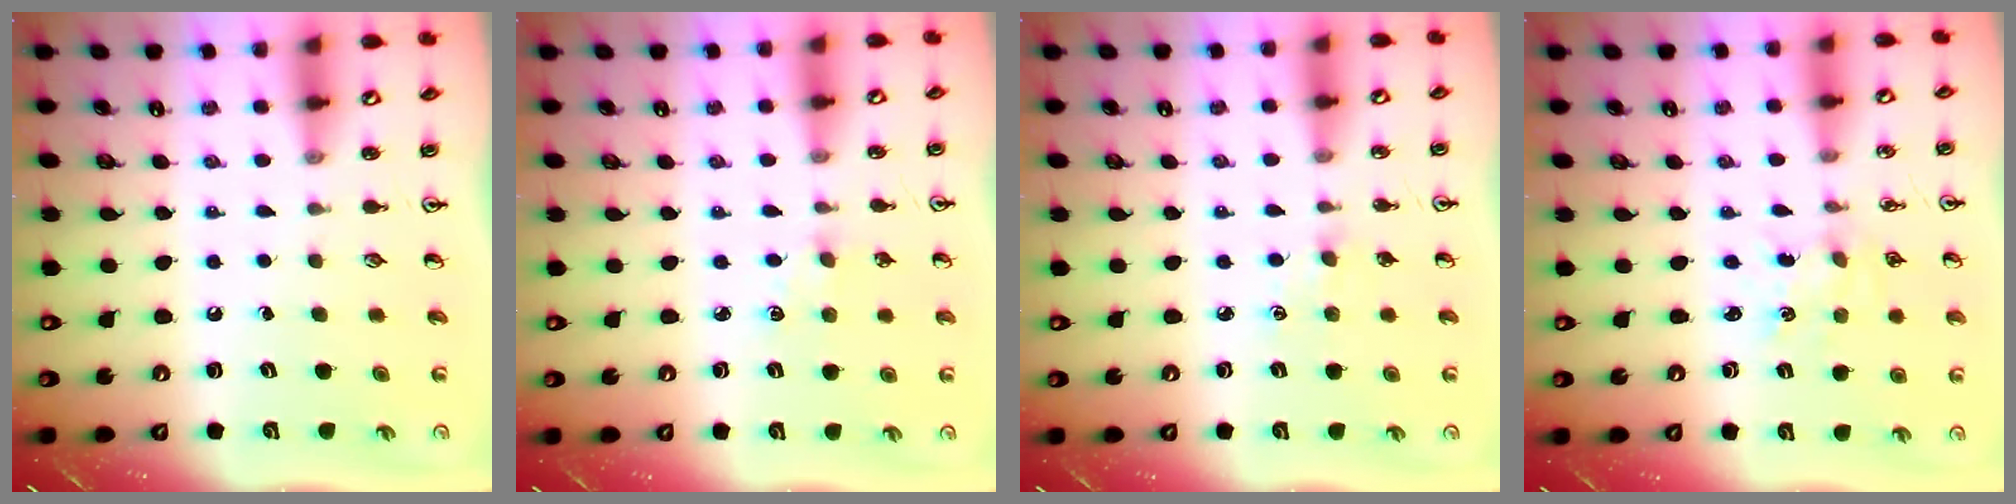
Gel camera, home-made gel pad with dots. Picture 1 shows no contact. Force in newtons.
{"total": 2.2, "press": 2.2, "slide": 0.4}
{"total": 2.2, "press": 2.2, "slide": 0.4}
{"total": 1.6, "press": 1.6, "slide": 0.3}